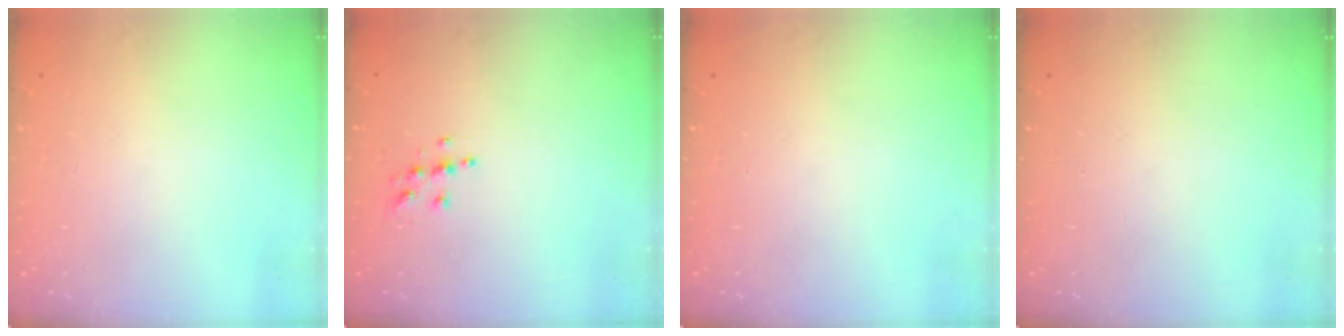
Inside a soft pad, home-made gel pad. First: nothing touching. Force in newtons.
{"total": 4.9, "press": 4.9, "slide": 0.2}
{"total": 0.0}
{"total": 0.0}